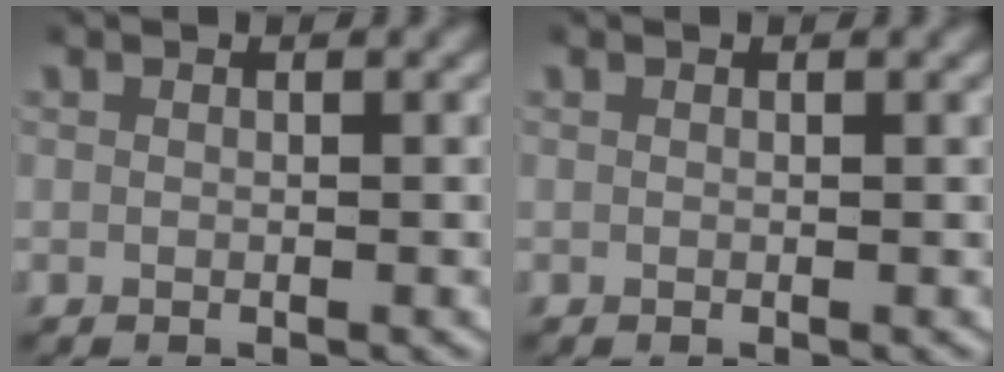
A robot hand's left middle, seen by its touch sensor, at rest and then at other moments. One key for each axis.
{"total": 0.0}